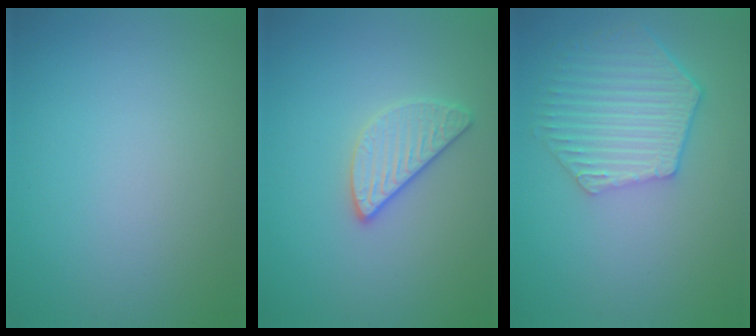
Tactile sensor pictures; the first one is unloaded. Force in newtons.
{"total": 2.5, "press": 2.4, "slide": 0.8}
{"total": 5.7, "press": 4.5, "slide": 3.5}